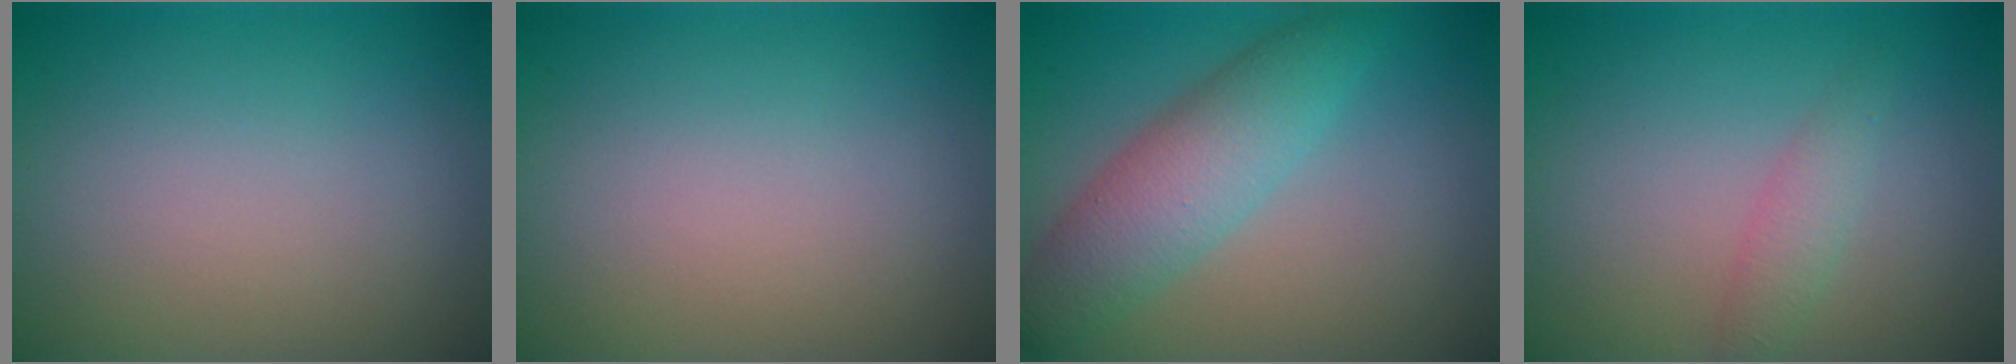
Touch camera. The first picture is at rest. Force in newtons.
{"total": 0.0}
{"total": 5.1, "press": 5.1, "slide": 0.1}
{"total": 1.7, "press": 1.7, "slide": 0.1}